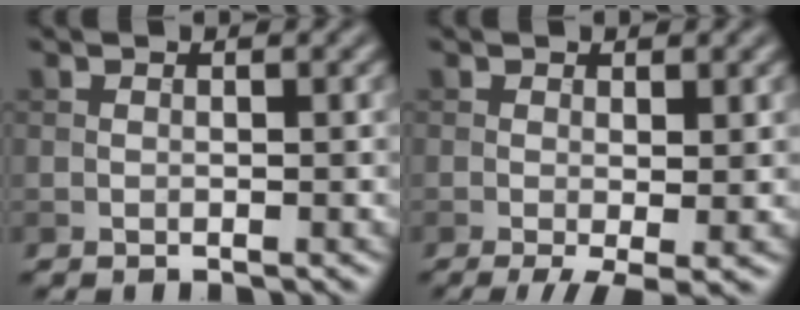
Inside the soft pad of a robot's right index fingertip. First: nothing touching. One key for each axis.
{"total": 3.1, "fx": -0.8, "fy": 0.7, "fz": 2.9, "tx": -0.050, "ty": -0.014, "tz": -0.015}